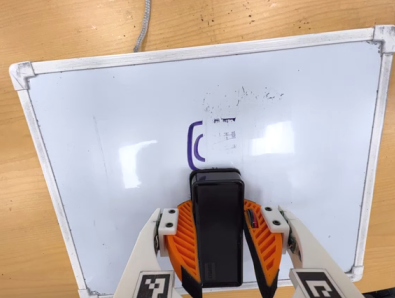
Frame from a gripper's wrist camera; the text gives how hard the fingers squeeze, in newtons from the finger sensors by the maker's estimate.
{"total": 10.0, "left": 9.2, "right": 10.8}